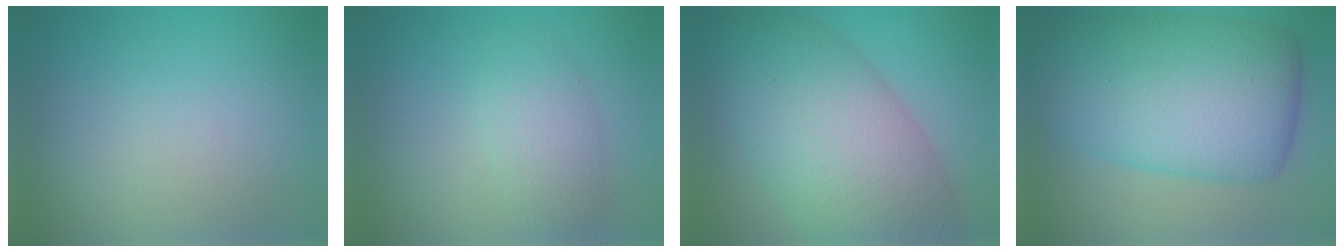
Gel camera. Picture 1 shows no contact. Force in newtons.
{"total": 3.0, "press": 3.0, "slide": 0.1}
{"total": 11.3, "press": 11.3, "slide": 0.4}
{"total": 13.6, "press": 13.6, "slide": 0.2}